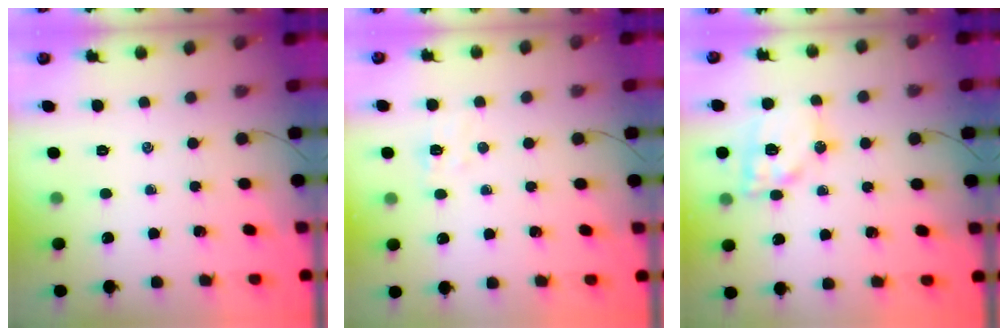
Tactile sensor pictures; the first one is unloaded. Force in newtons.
{"total": 5.8, "press": 5.7, "slide": 0.9}
{"total": 14.4, "press": 14.1, "slide": 2.8}